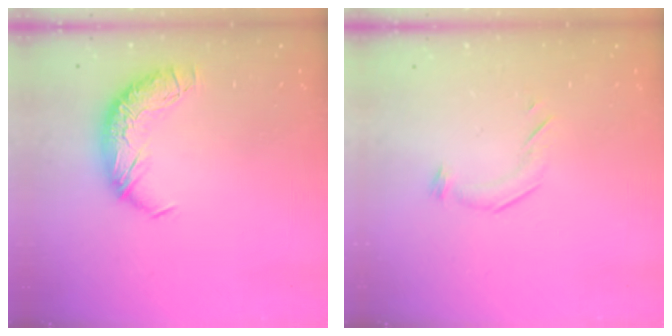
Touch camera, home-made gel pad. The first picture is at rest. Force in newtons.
{"total": 5.4, "press": 5.4, "slide": 0.4}